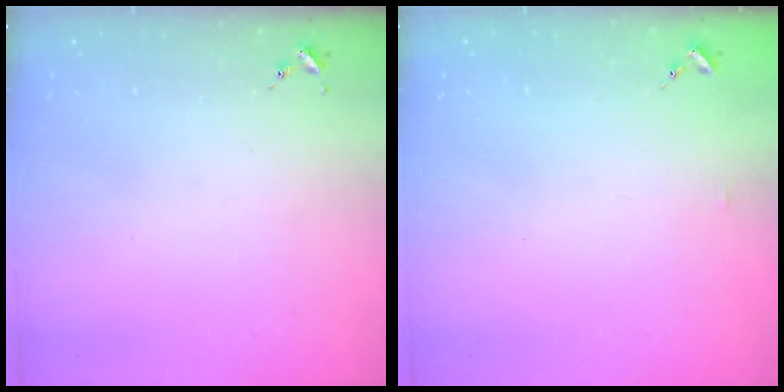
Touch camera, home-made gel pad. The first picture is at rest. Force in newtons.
{"total": 3.2, "press": 3.2, "slide": 0.4}